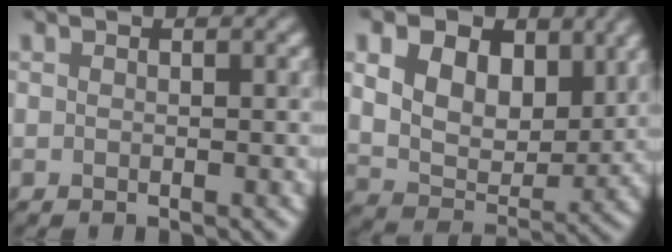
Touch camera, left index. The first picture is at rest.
{"total": 10.5, "force": [4.3, 7.0, 6.5], "torque": [-0.132, 0.012, 0.075]}